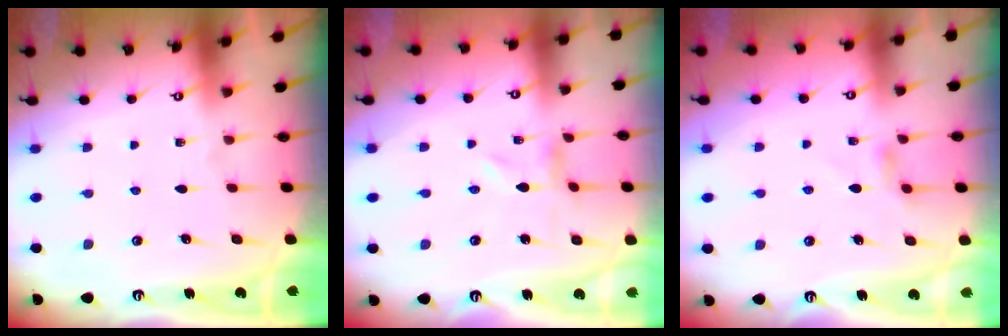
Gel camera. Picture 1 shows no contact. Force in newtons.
{"total": 0.0}
{"total": 2.4, "press": 2.4, "slide": 0.4}